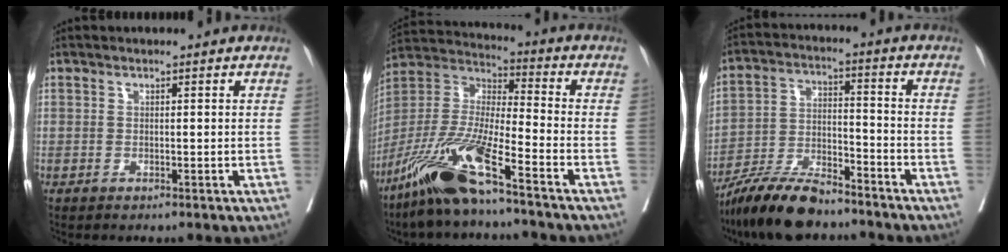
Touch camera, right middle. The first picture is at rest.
{"total": 14.8, "force": [-9.8, 1.1, 11.0], "torque": [-0.237, -0.023, -0.191]}
{"total": 11.8, "force": [-10.1, 2.2, 5.6], "torque": [-0.105, -0.011, -0.188]}